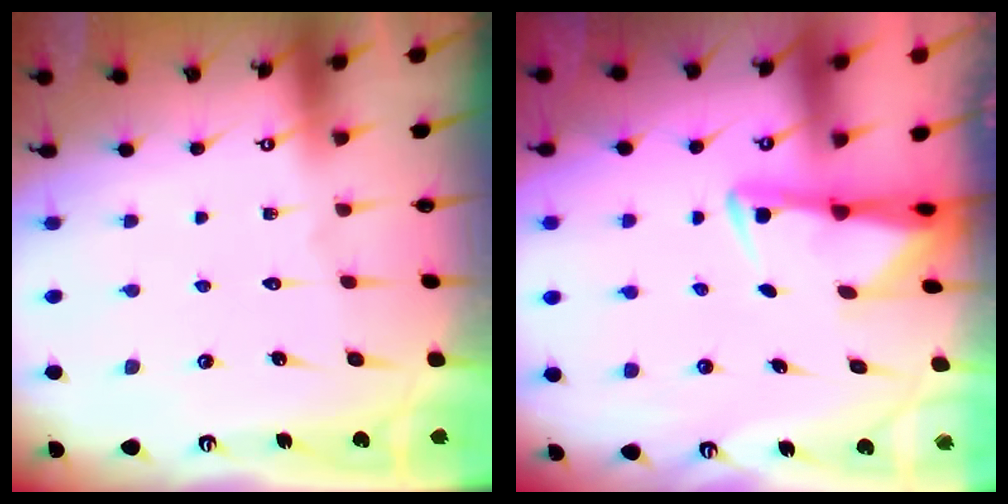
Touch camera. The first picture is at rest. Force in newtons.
{"total": 2.8, "press": 2.8, "slide": 0.5}